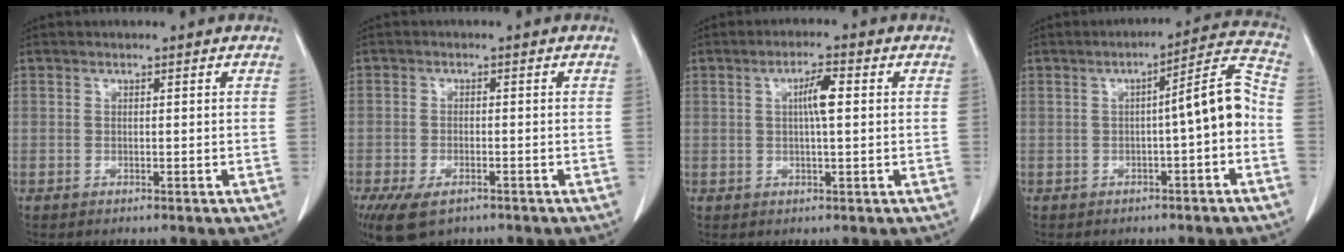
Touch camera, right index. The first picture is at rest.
{"total": 7.3, "force": [-4.6, 3.5, 4.4], "torque": [-0.092, -0.014, -0.073]}
{"total": 3.9, "force": [0.7, 0.5, 3.8], "torque": [-0.071, 0.005, 0.009]}
{"total": 7.6, "force": [-1.2, 0.4, 7.4], "torque": [-0.101, 0.026, -0.021]}